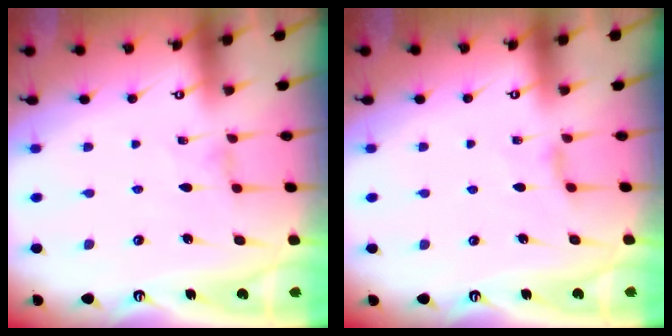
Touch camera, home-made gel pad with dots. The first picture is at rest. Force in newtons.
{"total": 3.0, "press": 2.9, "slide": 0.6}